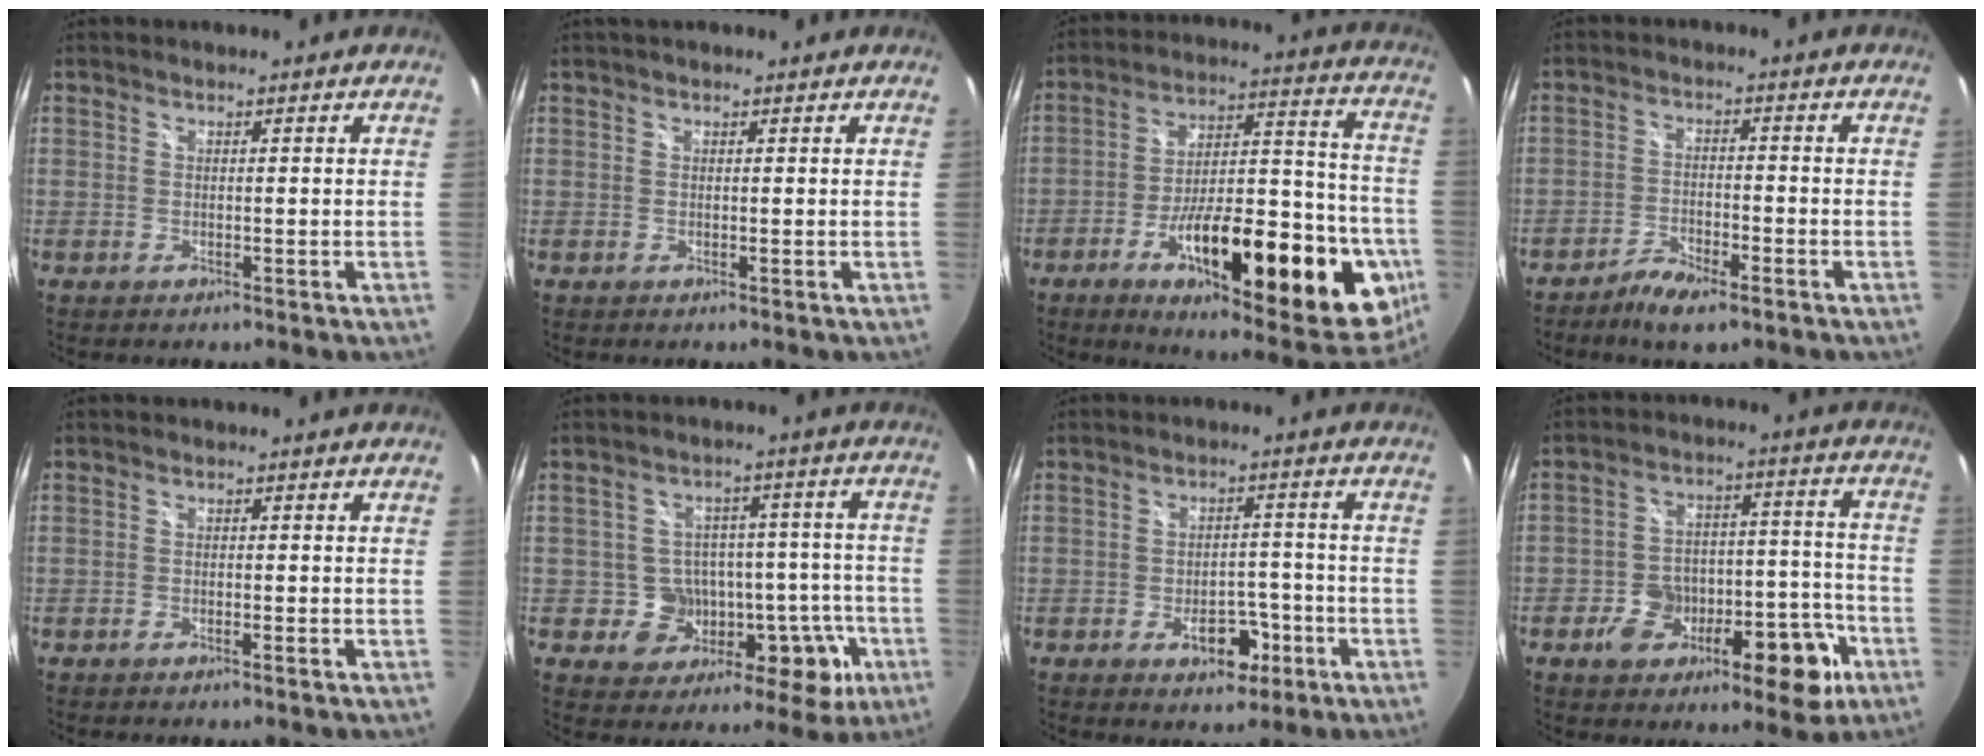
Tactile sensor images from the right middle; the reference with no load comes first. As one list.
[{"total": 2.4, "force": [1.7, 1.1, 1.3], "torque": [-0.019, 0.011, 0.022]}, {"total": 29.4, "force": [-11.4, 9.9, 25.2], "torque": [-0.355, -0.006, -0.157]}, {"total": 5.8, "force": [-4.2, 1.6, 3.7], "torque": [-0.095, -0.006, -0.082]}, {"total": 0.8, "force": [-0.6, 0.1, 0.4], "torque": [-0.012, 0.000, -0.015]}, {"total": 13.6, "force": [-4.5, 11.2, 6.3], "torque": [-0.094, 0.031, -0.039]}, {"total": 6.5, "force": [-3.2, 3.9, 4.1], "torque": [-0.067, 0.005, -0.038]}, {"total": 15.9, "force": [-8.4, 8.2, 10.8], "torque": [-0.179, 0.022, -0.120]}]